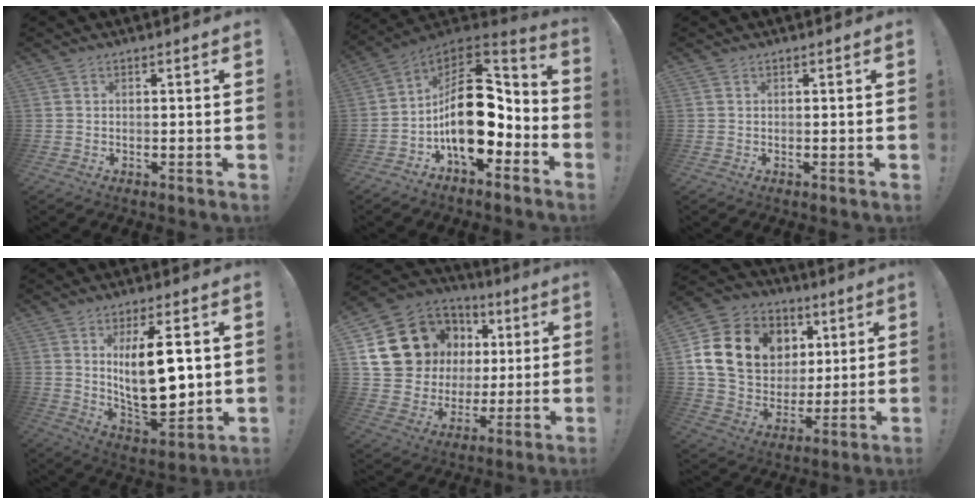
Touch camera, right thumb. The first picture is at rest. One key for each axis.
{"total": 20.6, "fx": -2.2, "fy": 11.9, "fz": 16.6, "tx": -0.277, "ty": 0.013, "tz": -0.029}
{"total": 0.0}
{"total": 17.0, "fx": 3.7, "fy": 5.8, "fz": 15.5, "tx": -0.261, "ty": -0.031, "tz": 0.050}
{"total": 18.9, "fx": 6.1, "fy": 15.7, "fz": 8.5, "tx": -0.122, "ty": -0.028, "tz": 0.157}
{"total": 18.9, "fx": 6.5, "fy": 14.9, "fz": 9.6, "tx": -0.164, "ty": -0.016, "tz": 0.146}